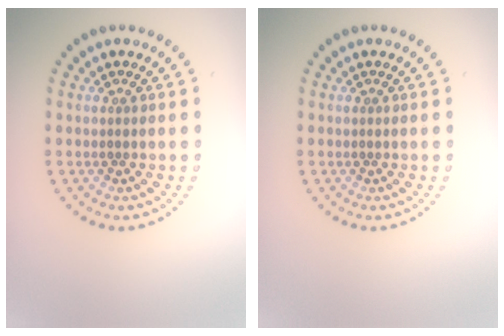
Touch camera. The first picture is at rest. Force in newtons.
{"total": 0.0}